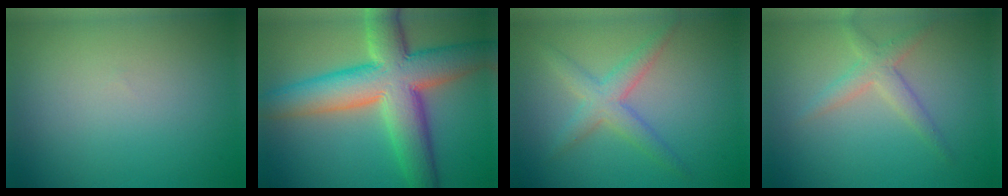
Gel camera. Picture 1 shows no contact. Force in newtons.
{"total": 11.1, "press": 11.0, "slide": 0.7}
{"total": 2.4, "press": 2.4, "slide": 0.1}
{"total": 2.3, "press": 2.3, "slide": 0.1}